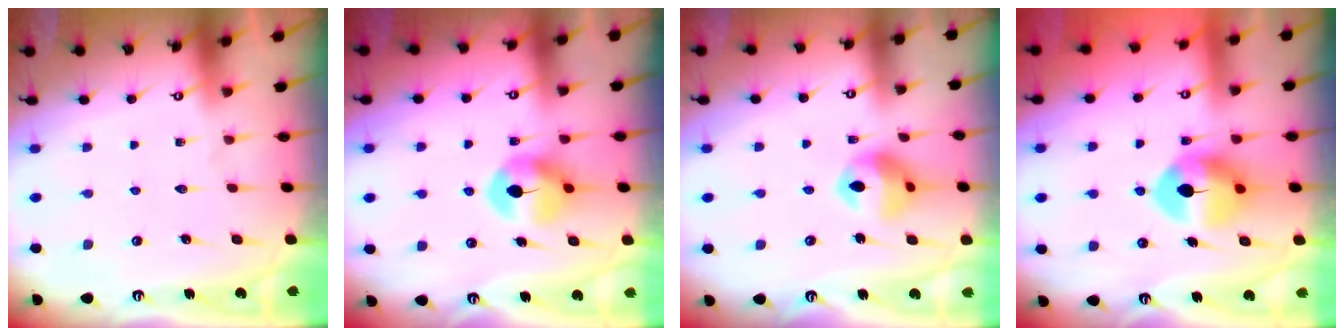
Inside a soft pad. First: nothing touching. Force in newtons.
{"total": 7.8, "press": 7.8, "slide": 0.2}
{"total": 11.9, "press": 11.8, "slide": 1.4}
{"total": 10.5, "press": 10.4, "slide": 1.0}